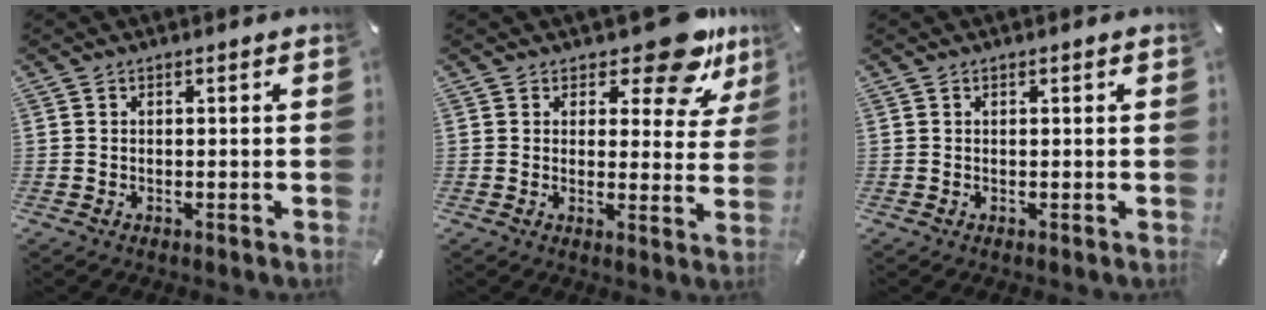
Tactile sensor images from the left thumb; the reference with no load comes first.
{"total": 12.7, "force": [8.6, 5.2, 7.6], "torque": [-0.087, -0.058, 0.145]}
{"total": 0.0}